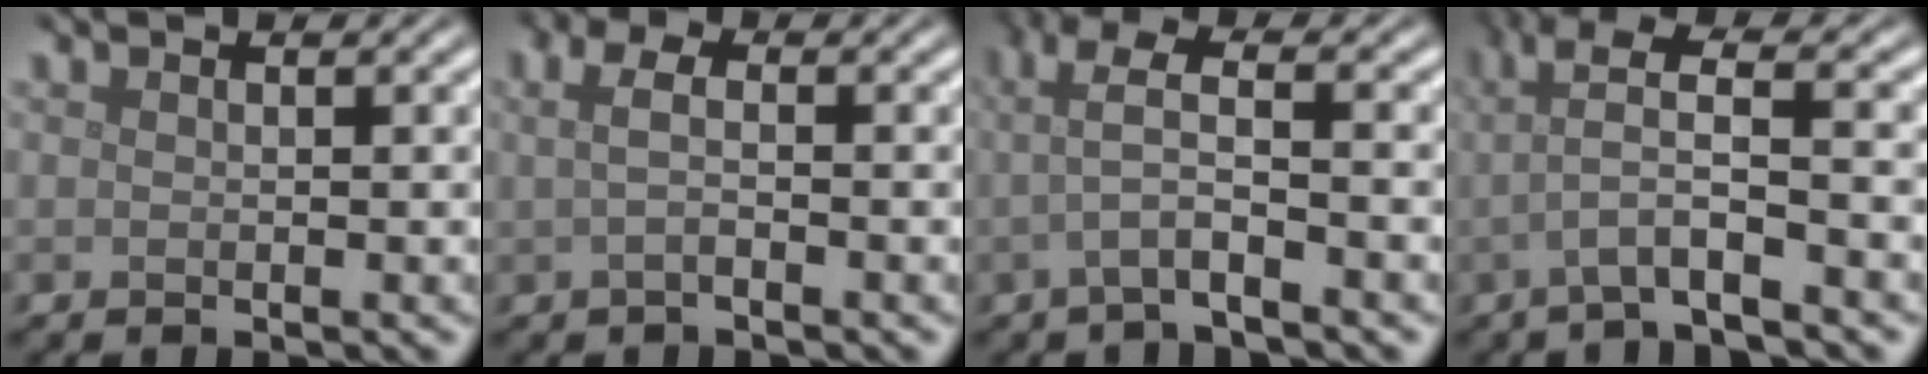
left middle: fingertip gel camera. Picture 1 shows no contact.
{"total": 1.8, "force": [-0.1, 0.7, 1.6], "torque": [-0.037, 0.002, -0.006]}
{"total": 3.4, "force": [-0.4, 0.8, 3.3], "torque": [-0.070, 0.006, -0.011]}
{"total": 4.7, "force": [-0.5, 0.8, 4.6], "torque": [-0.084, 0.008, -0.014]}